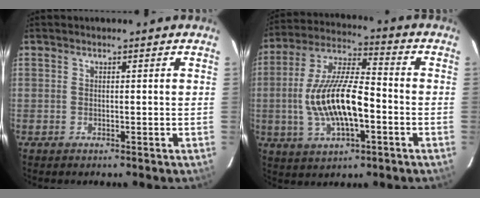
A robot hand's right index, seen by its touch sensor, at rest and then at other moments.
{"total": 15.7, "force": [-3.2, 5.5, 14.4], "torque": [-0.290, 0.004, -0.057]}